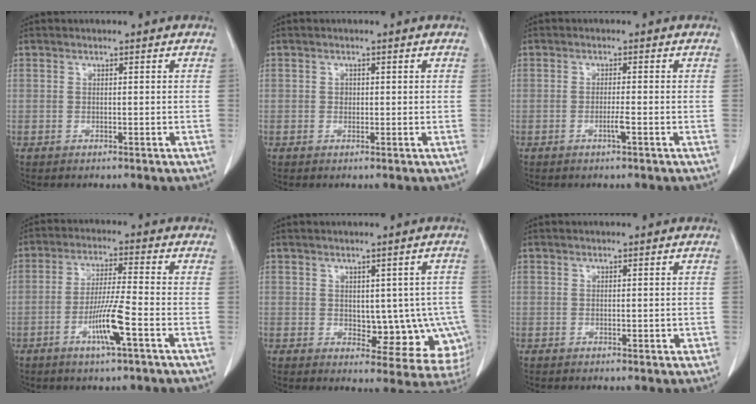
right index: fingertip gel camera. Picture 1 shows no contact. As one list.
[{"total": 0.9, "force": [0.1, 0.8, 0.5], "torque": [-0.007, 0.002, 0.001]}, {"total": 1.7, "force": [-0.8, -0.2, 1.5], "torque": [-0.031, -0.003, -0.015]}, {"total": 7.8, "force": [-3.3, -0.2, 7.1], "torque": [-0.136, -0.009, -0.062]}, {"total": 10.4, "force": [-1.4, 5.8, 8.6], "torque": [-0.076, 0.013, -0.003]}, {"total": 1.3, "force": [-0.2, 0.6, 1.1], "torque": [-0.014, 0.001, 0.001]}]